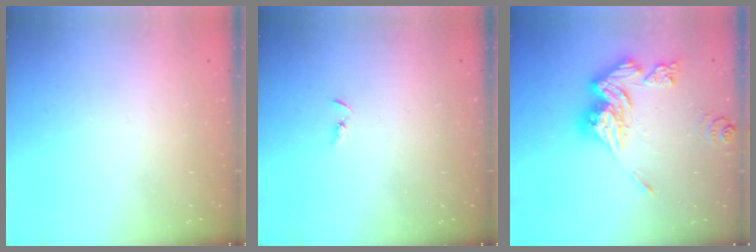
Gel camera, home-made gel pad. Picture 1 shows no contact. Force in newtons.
{"total": 1.5, "press": 1.5, "slide": 0.4}
{"total": 17.8, "press": 17.7, "slide": 1.6}